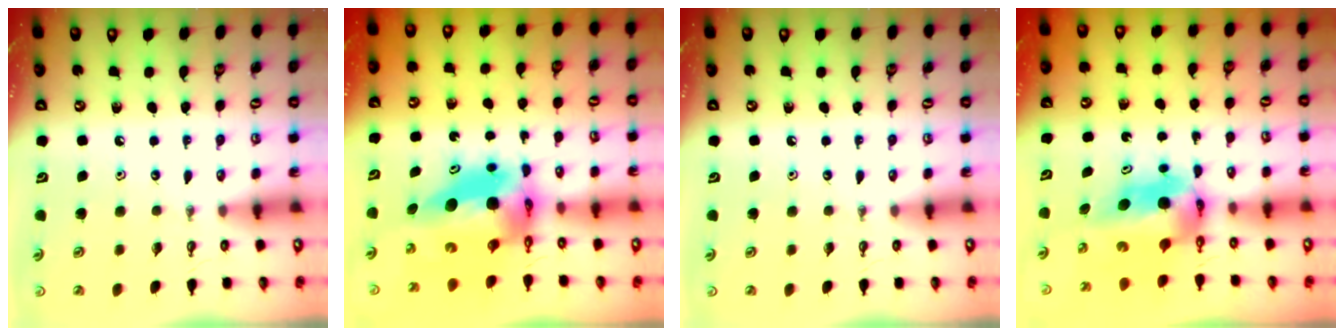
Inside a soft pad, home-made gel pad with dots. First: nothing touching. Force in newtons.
{"total": 9.2, "press": 9.2, "slide": 0.6}
{"total": 0.0}
{"total": 6.0, "press": 6.0, "slide": 0.4}